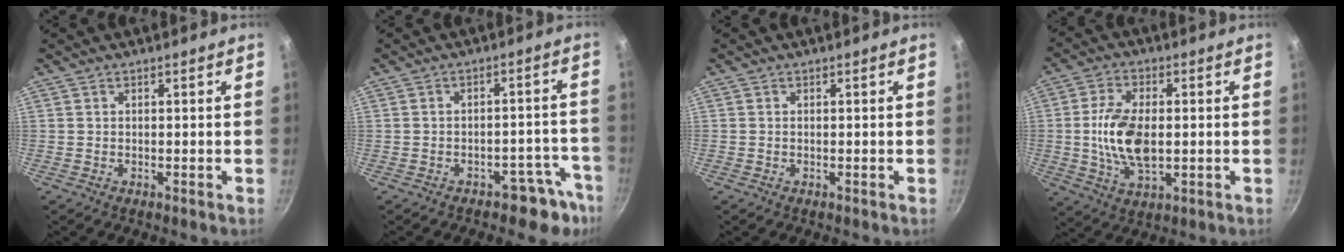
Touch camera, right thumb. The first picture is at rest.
{"total": 6.9, "force": [-5.0, 3.8, 2.8], "torque": [0.027, 0.067, -0.049]}
{"total": 0.0}
{"total": 11.8, "force": [-0.3, 6.6, 9.8], "torque": [-0.179, 0.005, -0.005]}